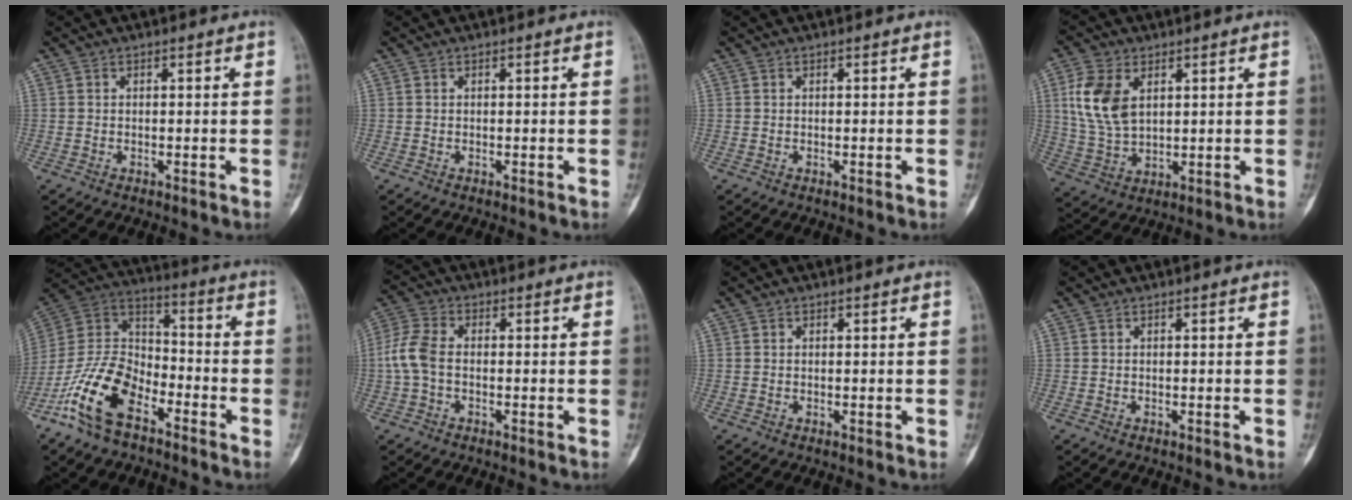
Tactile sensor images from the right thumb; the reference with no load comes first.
{"total": 0.0}
{"total": 0.0}
{"total": 10.6, "force": [3.3, 6.5, 7.7], "torque": [-0.154, -0.006, 0.071]}
{"total": 16.1, "force": [-9.2, 8.5, 10.1], "torque": [-0.198, 0.064, -0.185]}
{"total": 5.9, "force": [-0.7, 3.6, 4.7], "torque": [-0.115, 0.015, -0.022]}
{"total": 0.0}
{"total": 0.0}